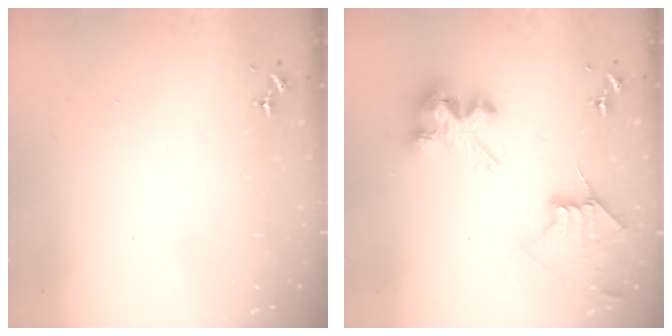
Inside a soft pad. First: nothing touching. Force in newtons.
{"total": 8.2, "press": 8.1, "slide": 0.8}